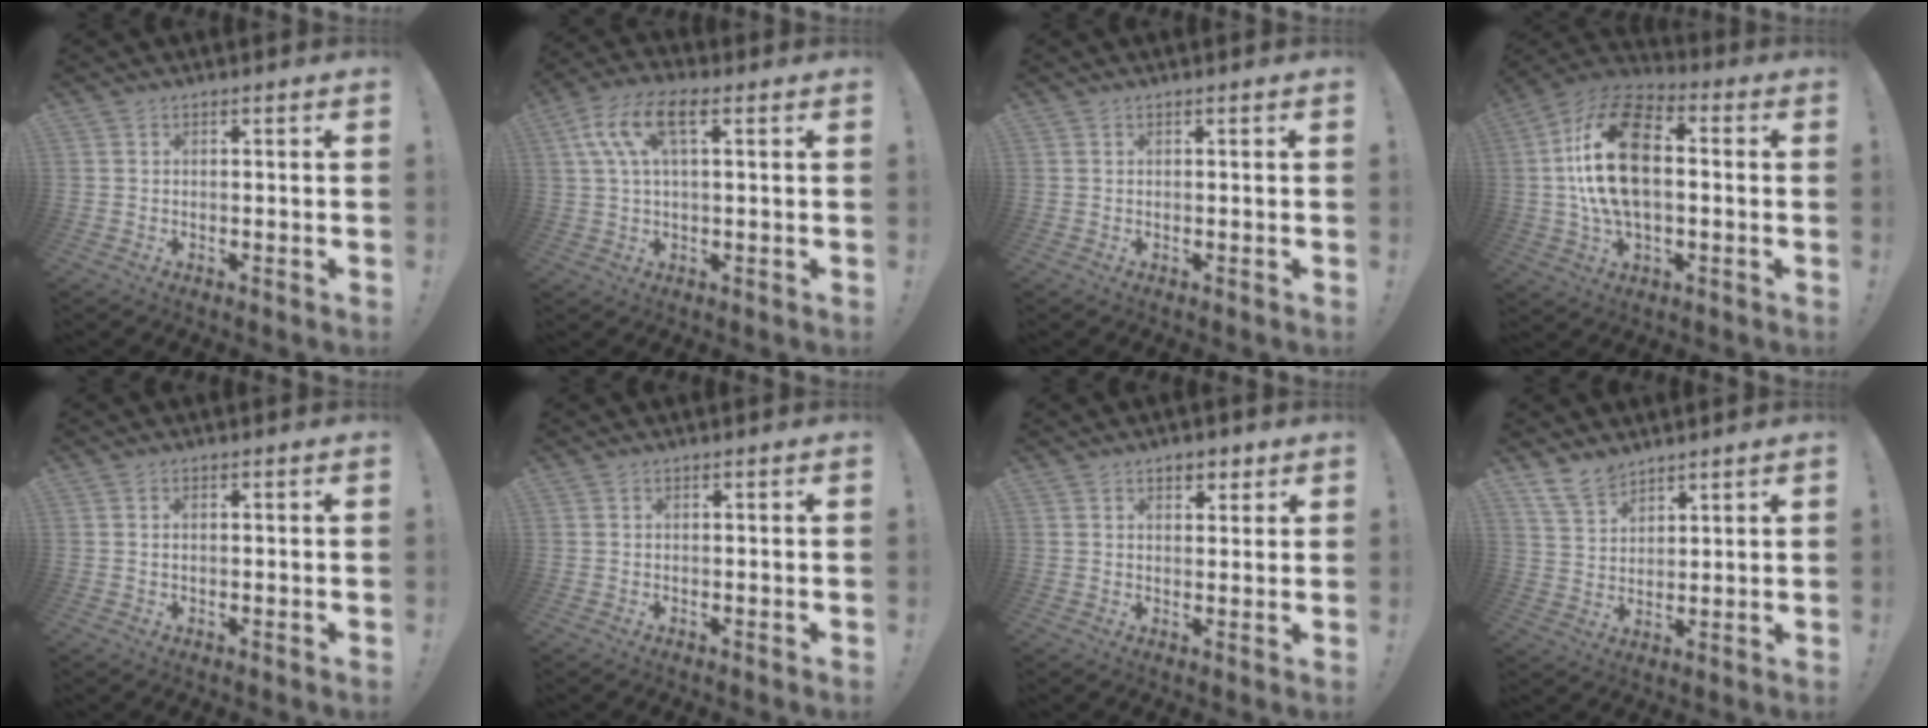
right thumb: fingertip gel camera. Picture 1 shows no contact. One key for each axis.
{"total": 10.9, "fx": 3.5, "fy": 4.7, "fz": 9.2, "tx": -0.190, "ty": 0.006, "tz": 0.068}
{"total": 0.0}
{"total": 20.6, "fx": 1.7, "fy": 12.0, "fz": 16.7, "tx": -0.305, "ty": 0.010, "tz": 0.028}
{"total": 0.9, "fx": 0.4, "fy": 0.5, "fz": 0.6, "tx": -0.013, "ty": 0.004, "tz": 0.007}
{"total": 0.0}
{"total": 3.8, "fx": 2.4, "fy": 2.5, "fz": 1.6, "tx": -0.012, "ty": -0.006, "tz": 0.040}
{"total": 7.6, "fx": 6.3, "fy": 3.7, "fz": 2.1, "tx": -0.043, "ty": -0.036, "tz": 0.124}